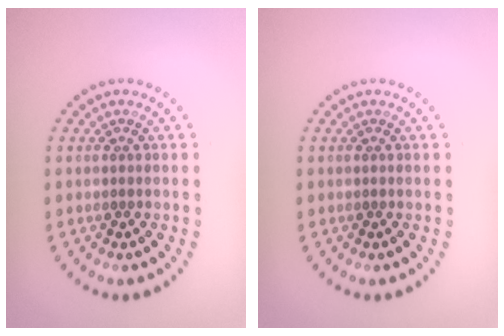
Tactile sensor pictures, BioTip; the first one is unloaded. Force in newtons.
{"total": 0.0}